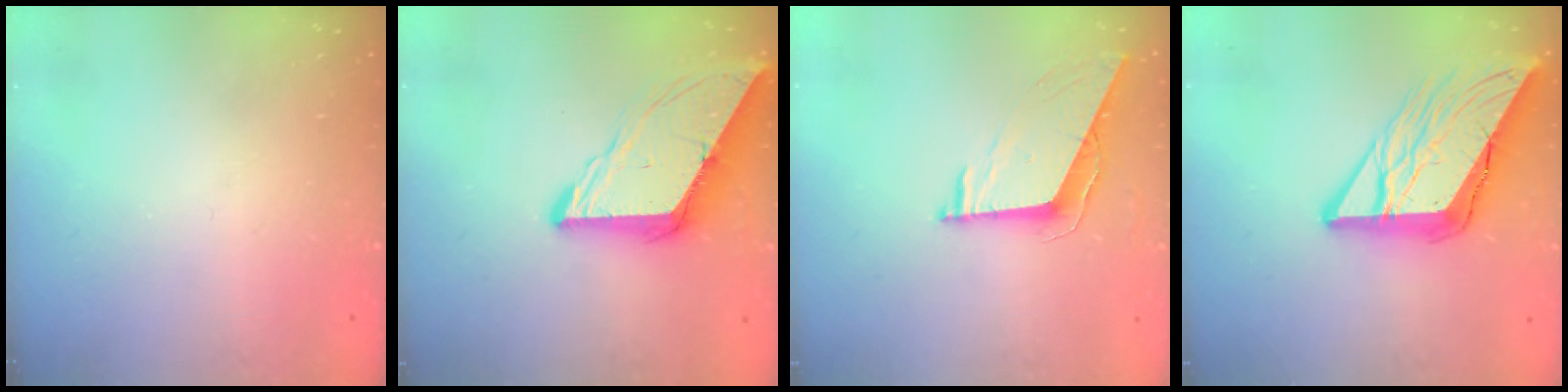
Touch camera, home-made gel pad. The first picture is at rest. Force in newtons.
{"total": 10.2, "press": 10.1, "slide": 1.2}
{"total": 7.5, "press": 7.5, "slide": 0.1}
{"total": 15.9, "press": 15.8, "slide": 1.7}